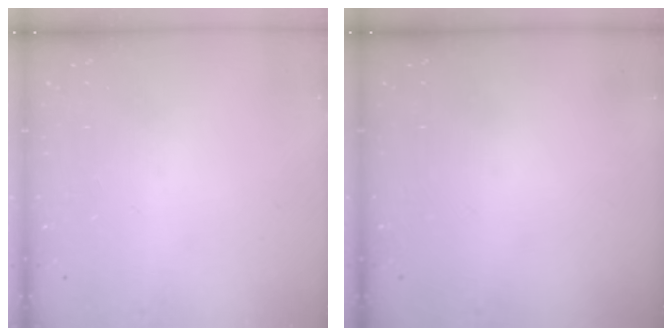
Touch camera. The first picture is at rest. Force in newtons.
{"total": 0.0}